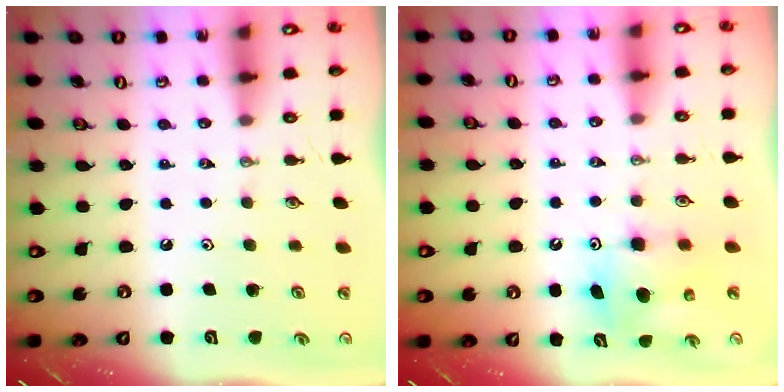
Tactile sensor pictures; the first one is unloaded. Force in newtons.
{"total": 7.6, "press": 7.6, "slide": 0.4}